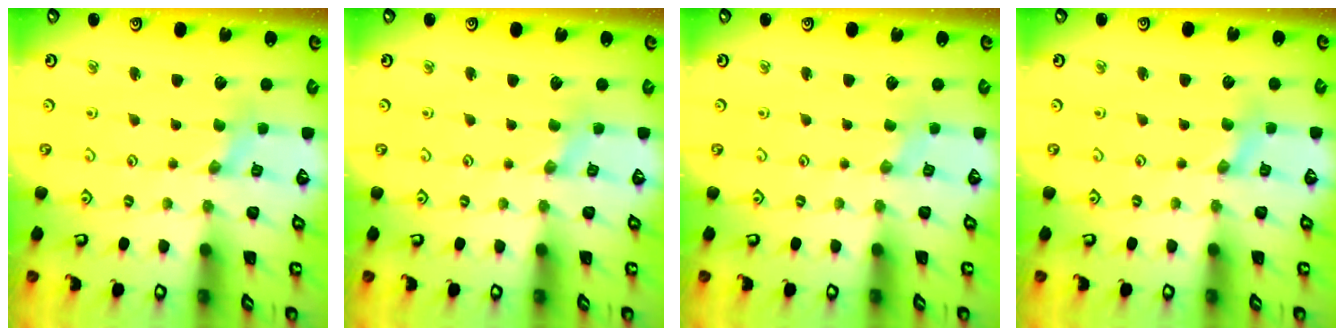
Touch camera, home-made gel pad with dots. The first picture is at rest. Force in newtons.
{"total": 1.4, "press": 1.4, "slide": 0.2}
{"total": 0.0}
{"total": 1.4, "press": 1.4, "slide": 0.2}